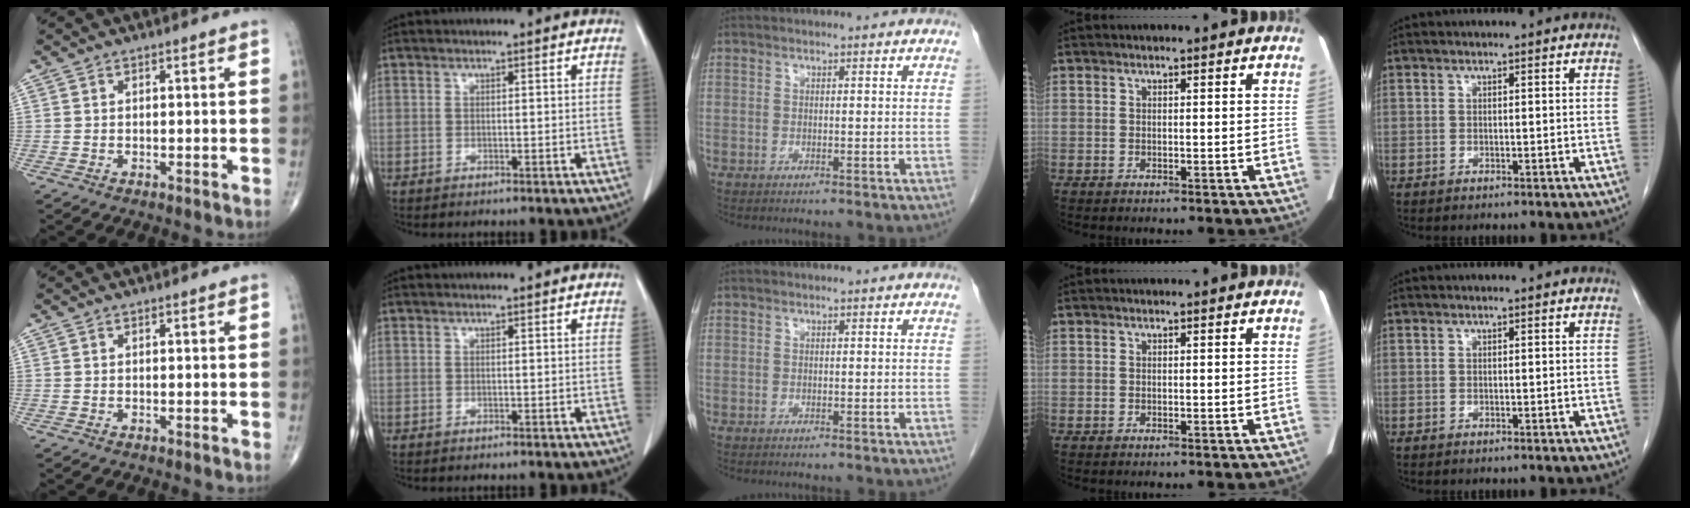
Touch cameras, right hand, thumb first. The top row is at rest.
{}